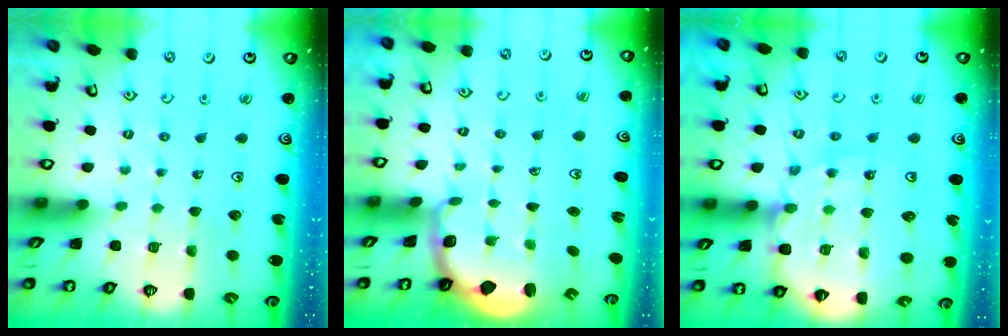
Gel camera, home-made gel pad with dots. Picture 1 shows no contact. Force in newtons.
{"total": 2.4, "press": 1.1, "slide": 2.1}
{"total": 17.8, "press": 17.4, "slide": 3.8}